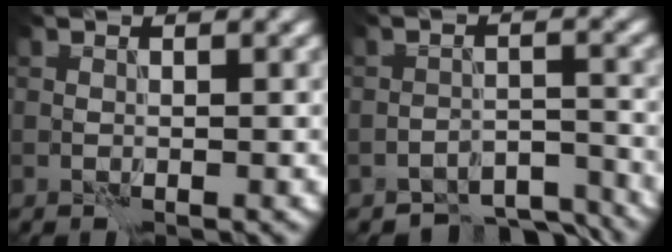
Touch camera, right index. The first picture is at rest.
{"total": 6.4, "force": [-6.0, 1.9, 1.3], "torque": [-0.006, -0.004, -0.084]}